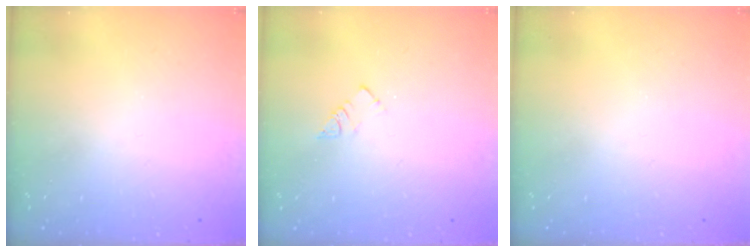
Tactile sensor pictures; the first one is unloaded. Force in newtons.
{"total": 3.2, "press": 3.2, "slide": 0.0}
{"total": 0.0}